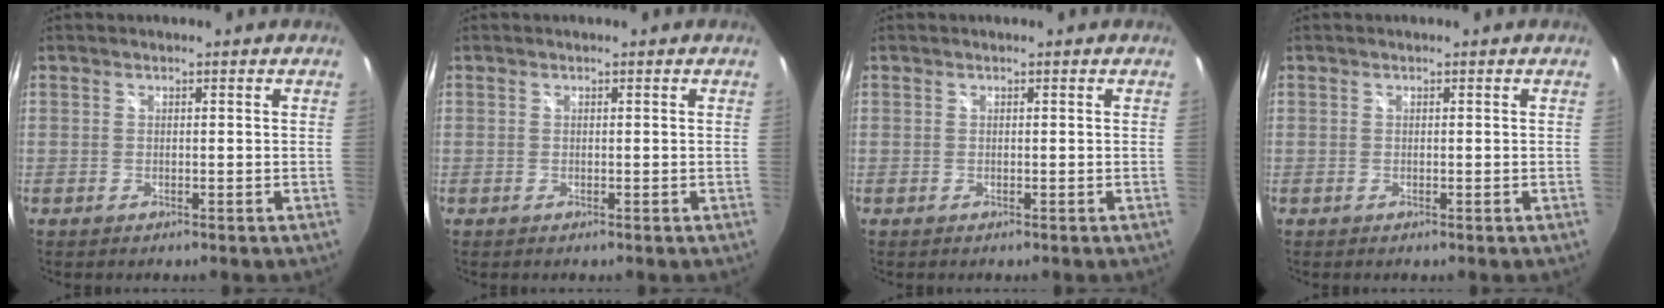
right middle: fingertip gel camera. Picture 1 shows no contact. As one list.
[{"total": 0.0}, {"total": 0.0}, {"total": 0.0}]